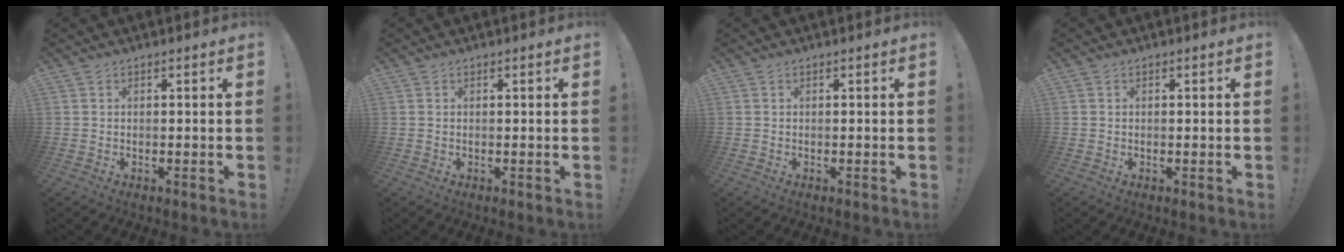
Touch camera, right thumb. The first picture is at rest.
{"total": 0.0}
{"total": 0.0}
{"total": 0.0}